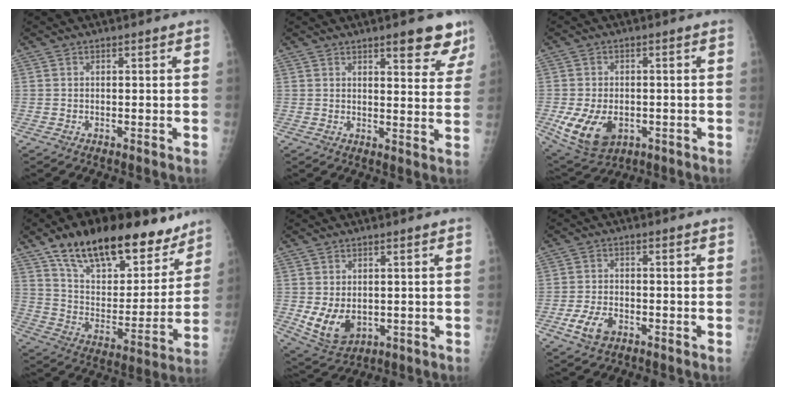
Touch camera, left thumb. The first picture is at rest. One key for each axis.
{"total": 9.2, "fx": 6.8, "fy": 2.7, "fz": 5.5, "tx": -0.034, "ty": -0.035, "tz": 0.076}
{"total": 10.9, "fx": -3.0, "fy": 7.3, "fz": 7.5, "tx": -0.136, "ty": 0.000, "tz": -0.033}
{"total": 26.4, "fx": 18.4, "fy": 11.8, "fz": 14.8, "tx": -0.190, "ty": -0.056, "tz": 0.297}
{"total": 7.9, "fx": -0.7, "fy": 5.6, "fz": 5.5, "tx": -0.089, "ty": -0.013, "tz": 0.009}
{"total": 5.4, "fx": -2.6, "fy": 3.3, "fz": 3.4, "tx": -0.067, "ty": 0.008, "tz": -0.047}